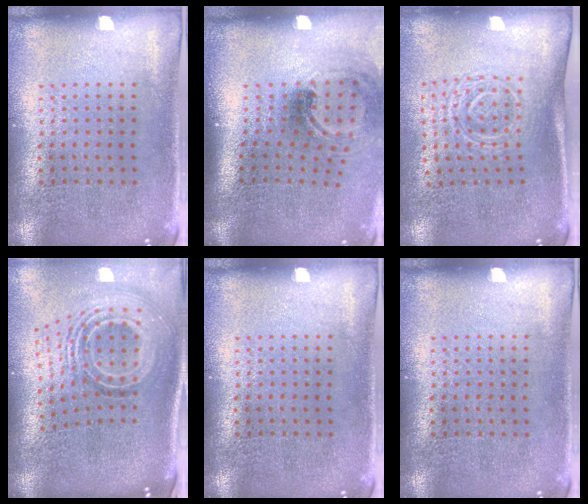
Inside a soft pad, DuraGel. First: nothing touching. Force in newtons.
{"total": 1.6, "press": 1.2, "slide": 1.1}
{"total": 1.7, "press": 1.3, "slide": 1.1}
{"total": 2.4, "press": 1.6, "slide": 1.7}
{"total": 0.0}
{"total": 0.0}